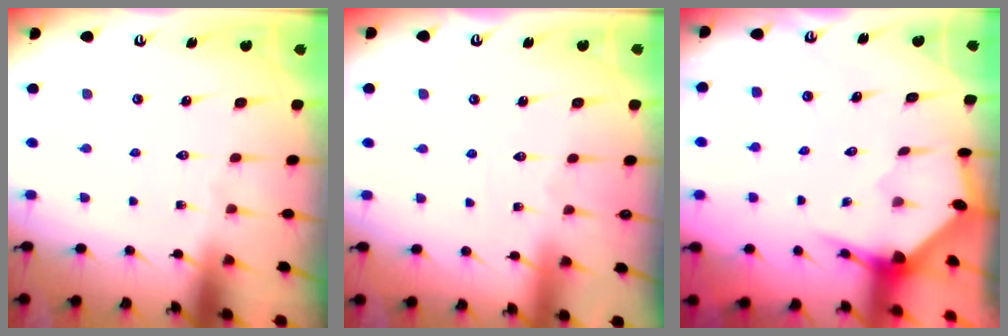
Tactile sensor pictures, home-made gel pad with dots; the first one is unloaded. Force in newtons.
{"total": 2.7, "press": 2.7, "slide": 0.2}
{"total": 3.4, "press": 3.4, "slide": 0.3}